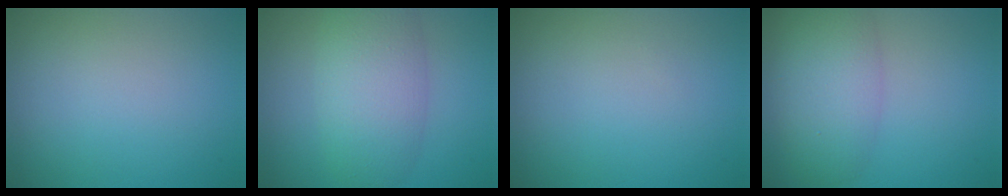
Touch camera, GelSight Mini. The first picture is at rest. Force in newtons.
{"total": 6.2, "press": 6.2, "slide": 0.4}
{"total": 0.0}
{"total": 5.0, "press": 5.0, "slide": 0.3}